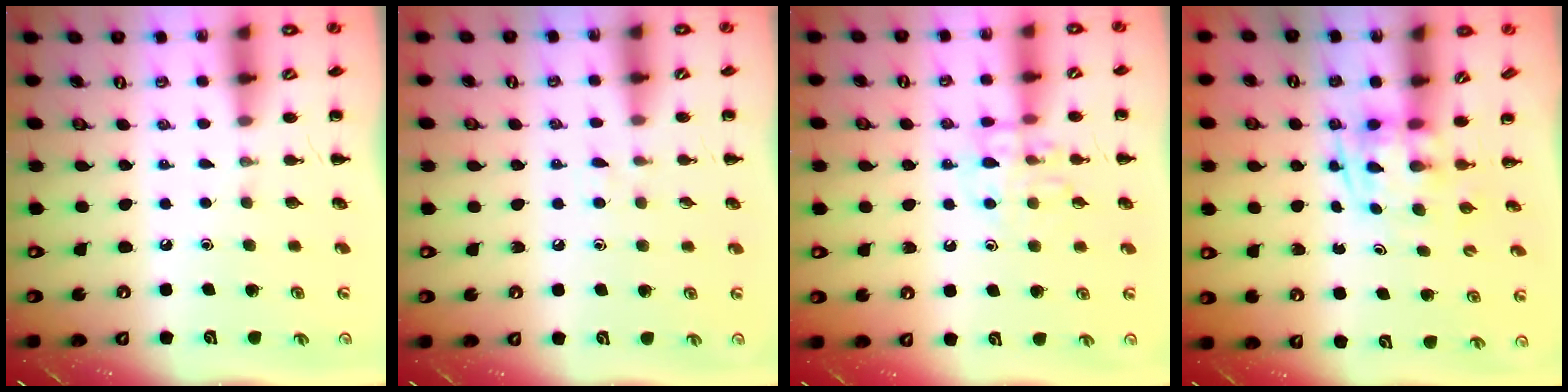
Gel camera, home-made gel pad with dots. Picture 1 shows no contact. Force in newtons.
{"total": 4.7, "press": 4.3, "slide": 1.9}
{"total": 10.6, "press": 10.5, "slide": 0.7}
{"total": 3.2, "press": 3.2, "slide": 0.3}